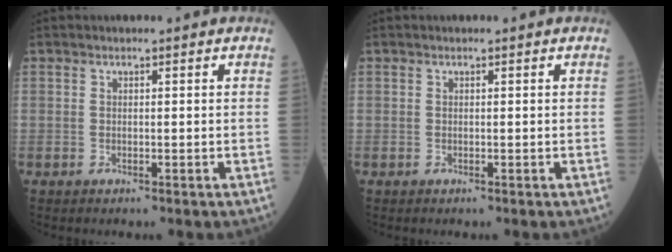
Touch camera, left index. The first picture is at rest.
{"total": 0.0}